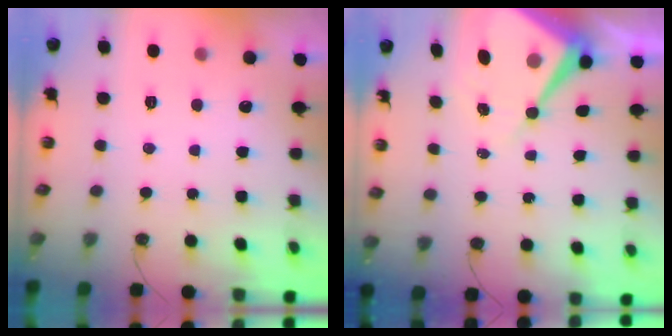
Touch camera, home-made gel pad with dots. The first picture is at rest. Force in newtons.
{"total": 9.6, "press": 9.6, "slide": 0.8}